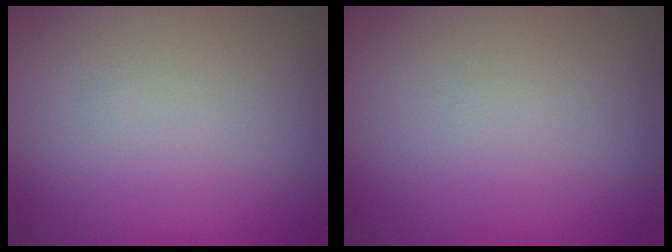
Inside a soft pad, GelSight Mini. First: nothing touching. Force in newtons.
{"total": 0.0}